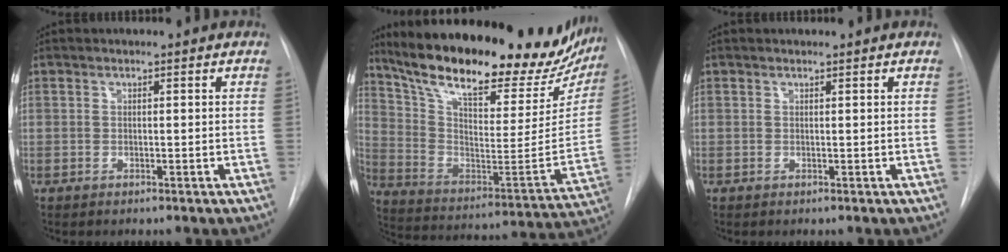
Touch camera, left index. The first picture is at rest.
{"total": 33.2, "force": [26.6, 9.3, 17.5], "torque": [-0.291, -0.041, 0.375]}
{"total": 0.0}